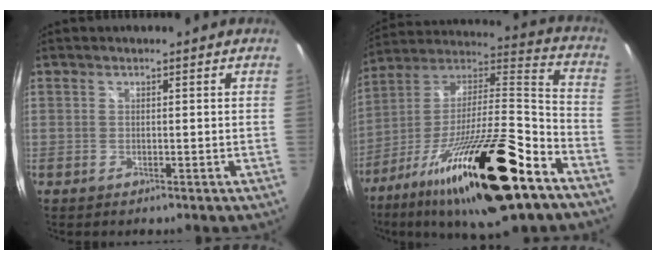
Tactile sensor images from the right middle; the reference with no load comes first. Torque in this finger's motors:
{"motor_torque": [1.28, -0.86, 1.05, 0.21]}